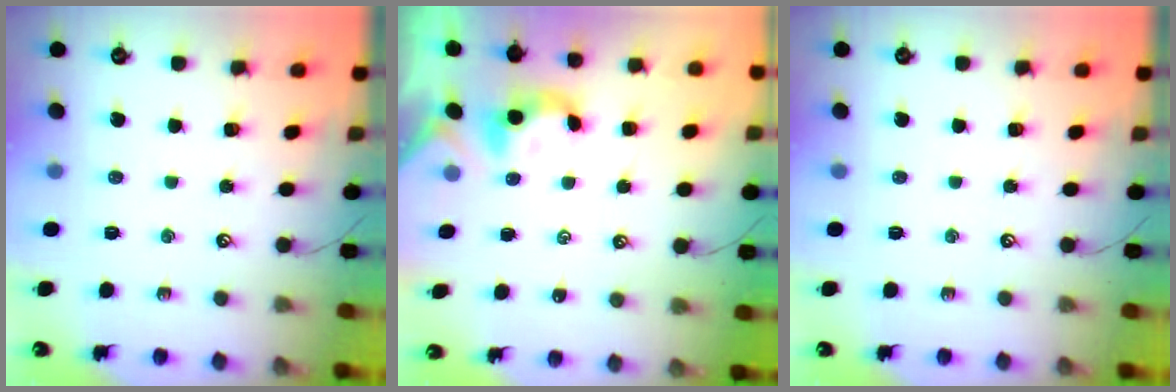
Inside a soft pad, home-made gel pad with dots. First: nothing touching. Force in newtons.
{"total": 2.4, "press": 2.4, "slide": 0.2}
{"total": 0.0}